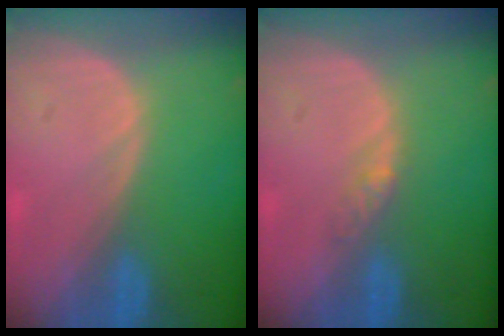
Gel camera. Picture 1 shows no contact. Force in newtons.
{"total": 2.2, "press": 1.7, "slide": 1.3}